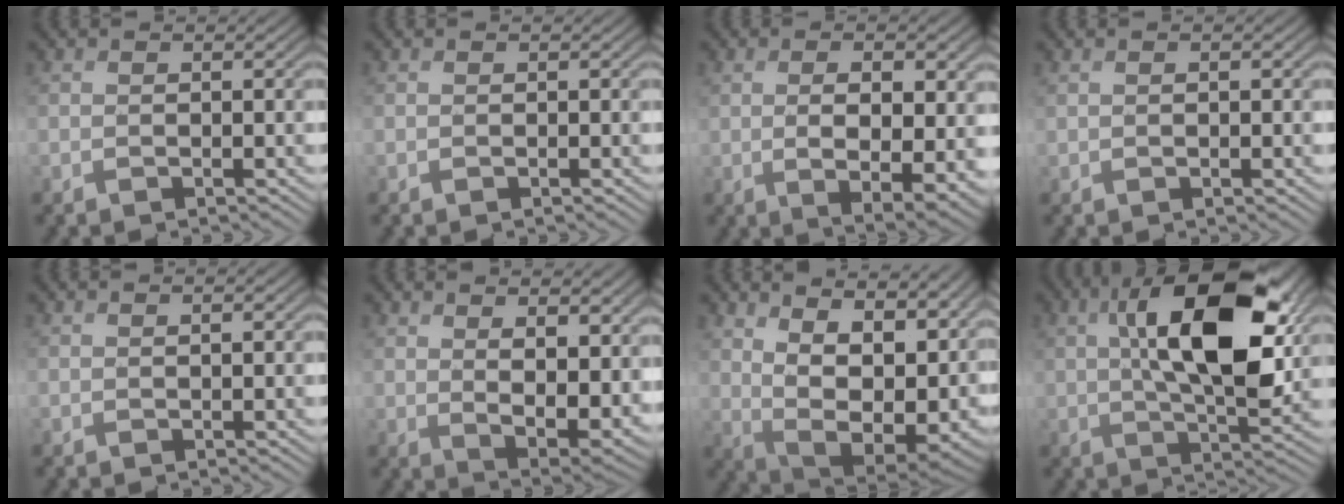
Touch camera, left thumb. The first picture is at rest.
{"total": 0.0}
{"total": 8.2, "force": [0.5, 3.5, 7.3], "torque": [-0.122, -0.015, 0.017]}
{"total": 1.0, "force": [0.3, 0.2, 0.9], "torque": [-0.017, 0.002, 0.005]}
{"total": 0.8, "force": [0.4, 0.2, 0.7], "torque": [-0.012, 0.003, 0.008]}
{"total": 8.8, "force": [3.2, 4.2, 7.1], "torque": [-0.138, -0.025, 0.074]}
{"total": 17.1, "force": [5.7, 8.8, 13.5], "torque": [-0.224, -0.006, 0.128]}
{"total": 14.3, "force": [3.5, 6.4, 12.3], "torque": [-0.217, 0.001, 0.057]}